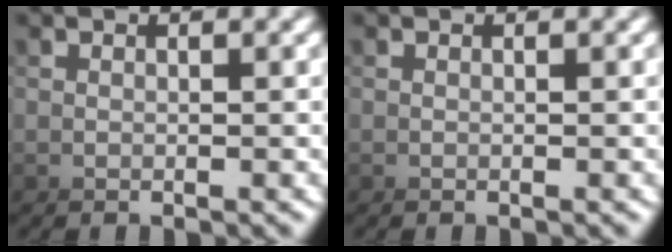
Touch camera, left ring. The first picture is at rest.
{"total": 0.0}